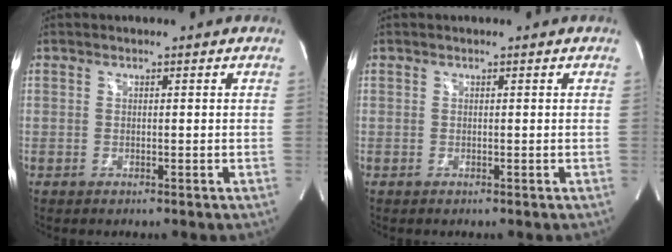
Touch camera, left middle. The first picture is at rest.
{"total": 0.0}